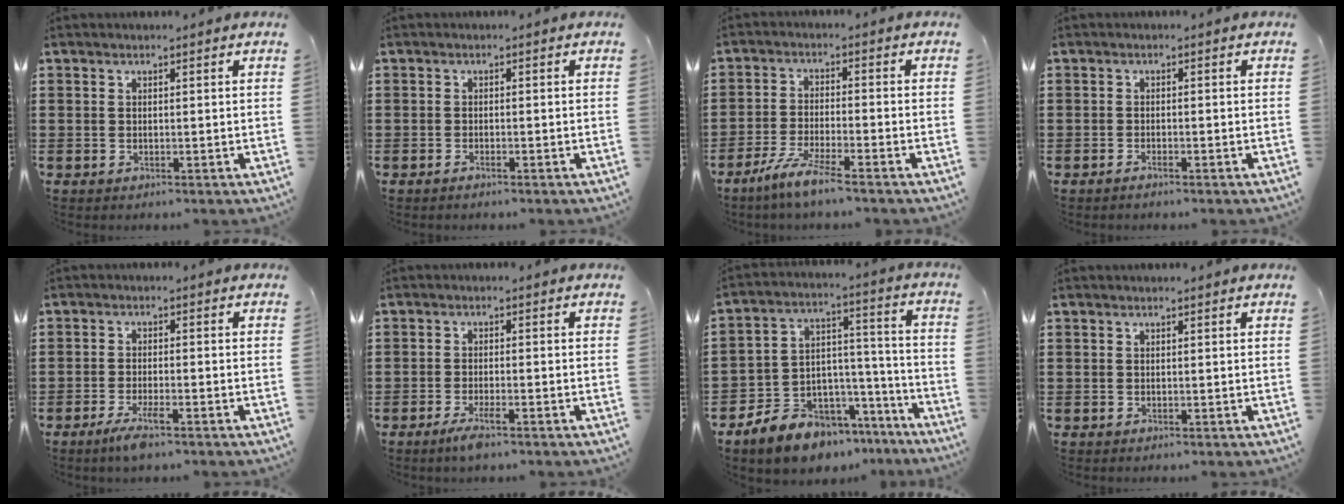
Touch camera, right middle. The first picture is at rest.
{"total": 0.7, "force": [-0.5, 0.0, 0.4], "torque": [-0.009, -0.003, -0.009]}
{"total": 5.7, "force": [-4.5, 0.0, 3.4], "torque": [-0.082, -0.016, -0.088]}
{"total": 0.9, "force": [-0.7, 0.0, 0.6], "torque": [-0.011, -0.004, -0.012]}
{"total": 3.5, "force": [-2.1, 0.3, 2.7], "torque": [-0.065, -0.011, -0.042]}
{"total": 2.7, "force": [-1.7, 0.2, 2.1], "torque": [-0.049, -0.007, -0.034]}
{"total": 8.6, "force": [-7.6, 3.8, 1.0], "torque": [-0.034, 0.015, -0.148]}
{"total": 0.0}